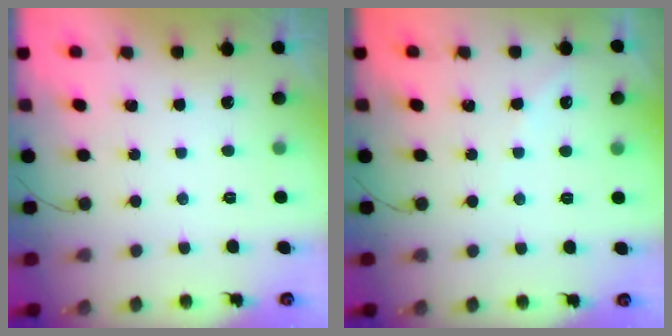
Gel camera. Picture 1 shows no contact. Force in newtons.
{"total": 2.2, "press": 2.2, "slide": 0.4}